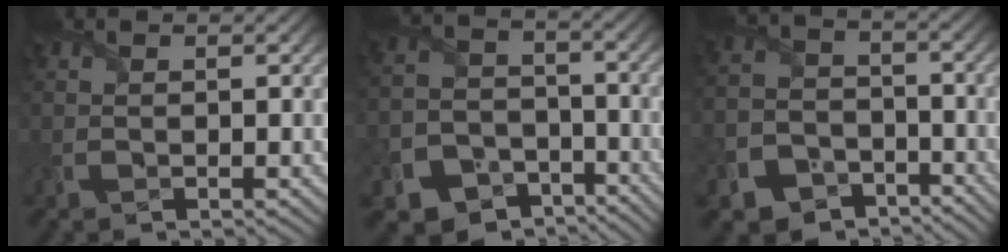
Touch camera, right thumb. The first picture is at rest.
{"total": 11.3, "force": [-7.5, 7.7, 3.5], "torque": [-0.096, -0.037, -0.128]}
{"total": 9.6, "force": [-6.4, 6.5, 2.9], "torque": [-0.083, -0.030, -0.121]}